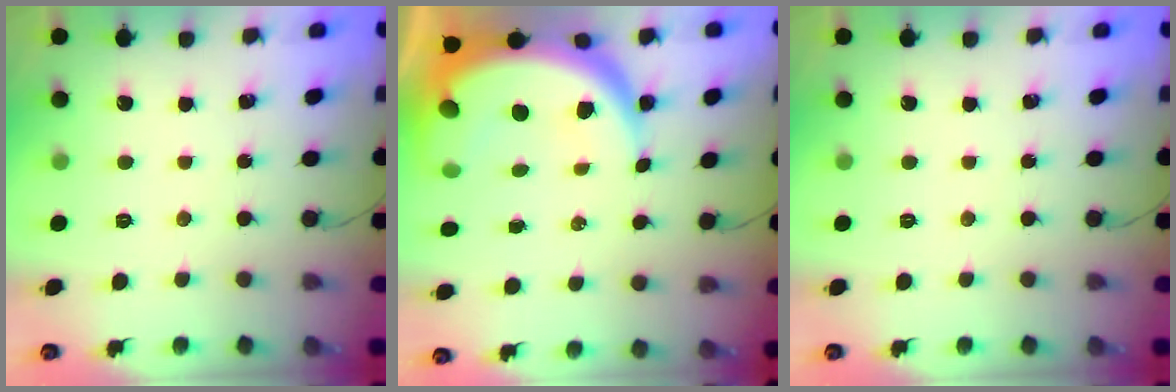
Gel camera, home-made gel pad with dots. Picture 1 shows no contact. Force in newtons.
{"total": 14.2, "press": 14.2, "slide": 1.3}
{"total": 0.0}